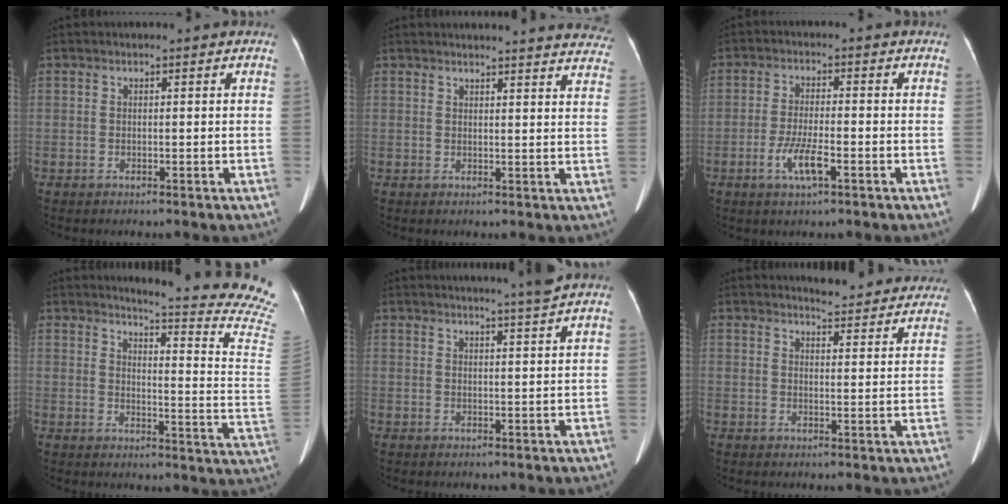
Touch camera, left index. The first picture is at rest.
{"total": 23.0, "force": [22.1, 2.7, 5.9], "torque": [-0.072, -0.063, 0.237]}
{"total": 5.1, "force": [-2.5, 0.8, 4.4], "torque": [-0.094, -0.007, -0.044]}
{"total": 20.5, "force": [19.5, -1.8, 6.2], "torque": [-0.087, -0.169, 0.206]}
{"total": 4.1, "force": [3.5, -1.6, 1.6], "torque": [-0.025, -0.010, 0.048]}
{"total": 10.4, "force": [10.0, 1.8, 2.2], "torque": [-0.013, -0.006, 0.104]}